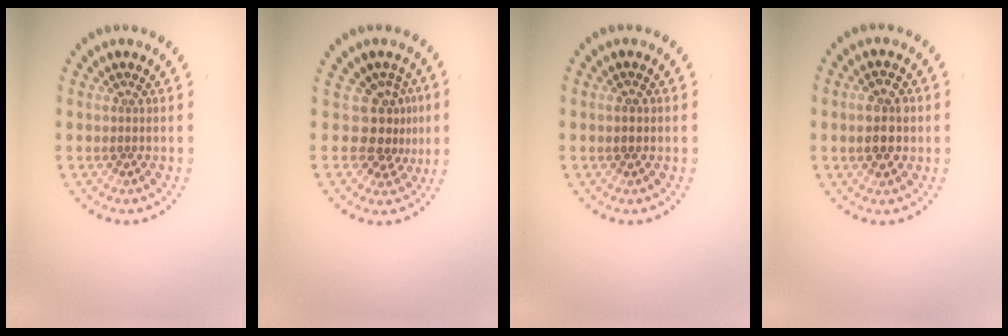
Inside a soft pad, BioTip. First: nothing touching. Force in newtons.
{"total": 3.4, "press": 2.4, "slide": 2.4}
{"total": 1.3, "press": 1.2, "slide": 0.1}
{"total": 3.7, "press": 3.7, "slide": 0.2}